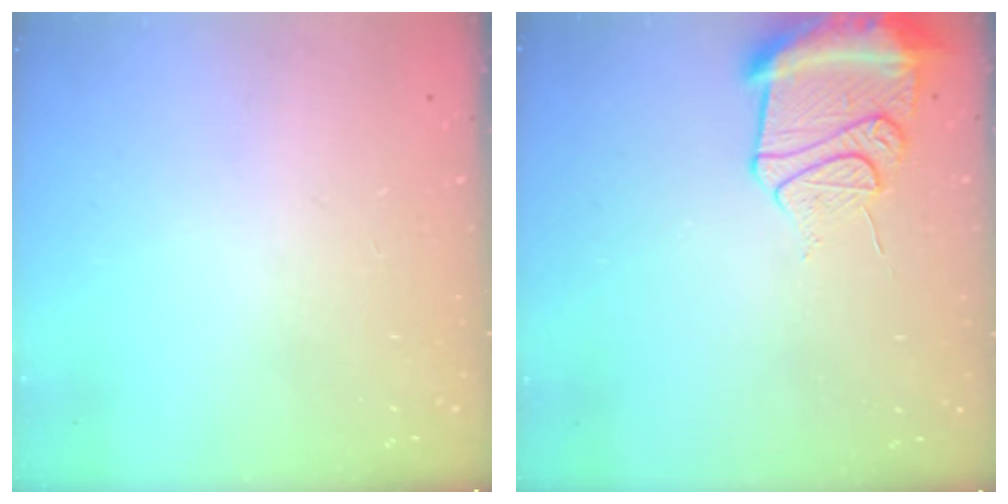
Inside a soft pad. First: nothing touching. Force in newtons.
{"total": 12.9, "press": 12.8, "slide": 1.5}